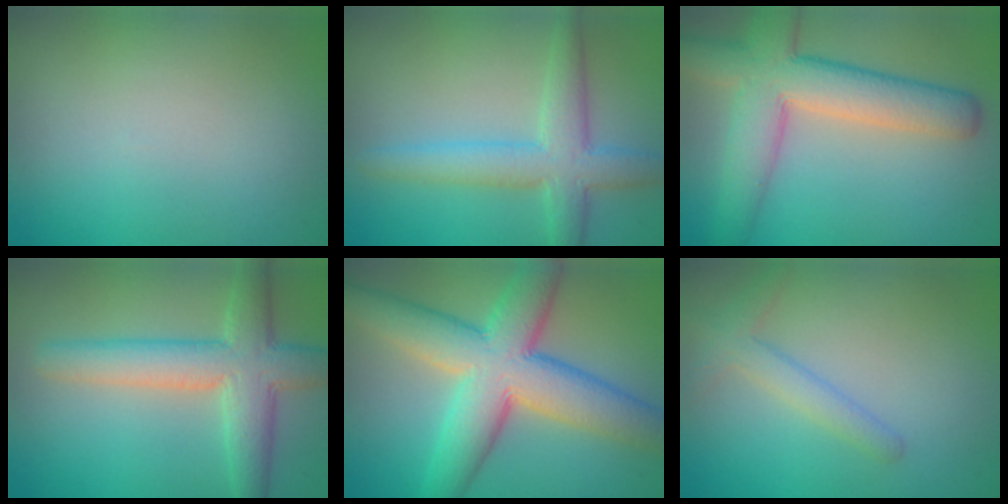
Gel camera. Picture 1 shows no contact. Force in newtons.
{"total": 4.6, "press": 4.6, "slide": 0.1}
{"total": 8.0, "press": 8.0, "slide": 0.5}
{"total": 6.1, "press": 6.1, "slide": 0.3}
{"total": 10.2, "press": 10.2, "slide": 0.5}
{"total": 2.2, "press": 2.2, "slide": 0.1}